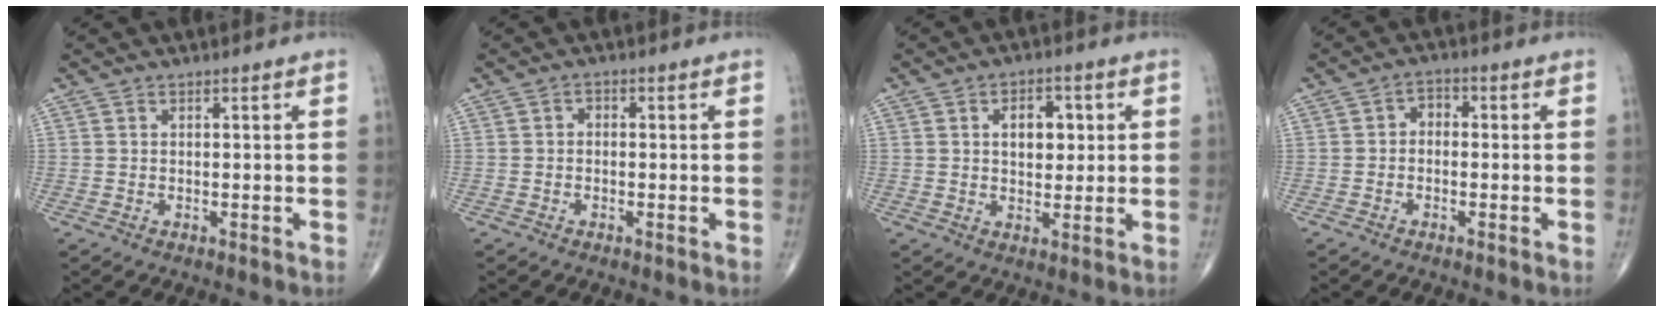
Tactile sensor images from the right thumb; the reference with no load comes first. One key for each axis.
{"total": 1.2, "fx": -0.2, "fy": 1.0, "fz": 0.7, "tx": -0.001, "ty": 0.004, "tz": -0.009}
{"total": 6.8, "fx": 1.5, "fy": 4.3, "fz": 5.0, "tx": -0.043, "ty": 0.000, "tz": 0.021}
{"total": 2.8, "fx": -0.3, "fy": 2.1, "fz": 1.8, "tx": -0.010, "ty": 0.015, "tz": -0.019}